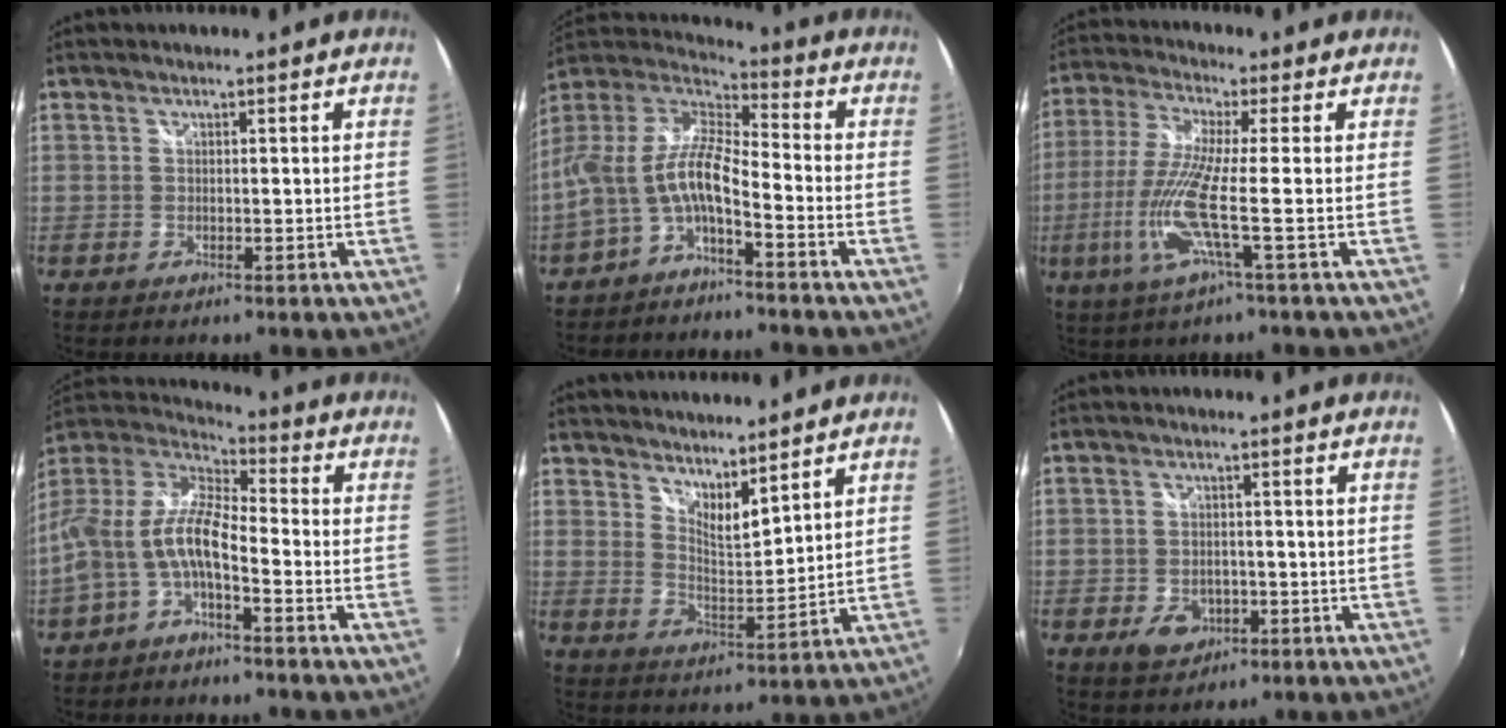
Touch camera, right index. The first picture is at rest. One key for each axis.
{"total": 11.6, "fx": -4.7, "fy": 3.2, "fz": 10.1, "tx": -0.207, "ty": 0.004, "tz": -0.092}
{"total": 10.7, "fx": -3.1, "fy": -0.8, "fz": 10.2, "tx": -0.217, "ty": -0.012, "tz": -0.057}
{"total": 12.2, "fx": -4.3, "fy": 3.9, "fz": 10.7, "tx": -0.220, "ty": 0.007, "tz": -0.087}
{"total": 7.3, "fx": 6.3, "fy": 1.4, "fz": 3.4, "tx": -0.047, "ty": -0.009, "tz": 0.106}
{"total": 5.5, "fx": -2.3, "fy": 4.1, "fz": 3.0, "tx": -0.065, "ty": -0.001, "tz": -0.028}